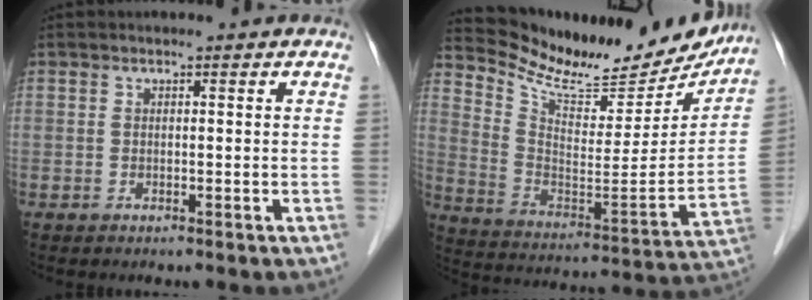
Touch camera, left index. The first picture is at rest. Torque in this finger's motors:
{"motor_torque": [-0.12, -0.97, 0.17, 0.02]}